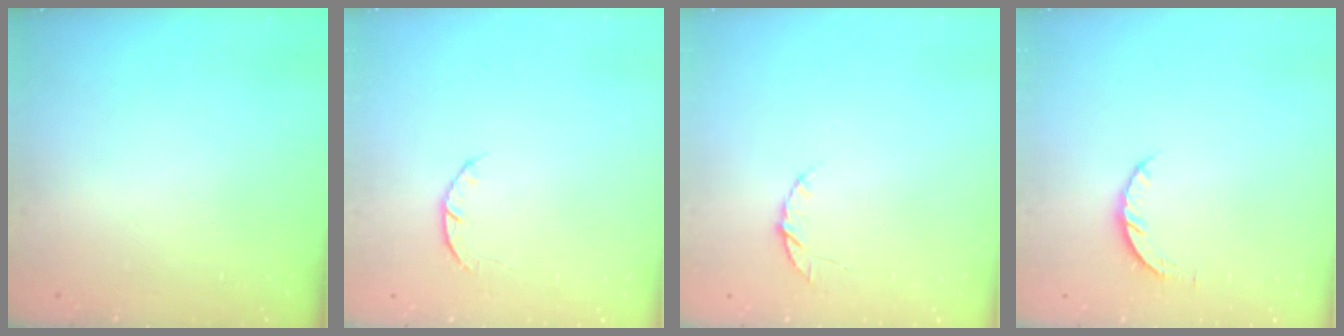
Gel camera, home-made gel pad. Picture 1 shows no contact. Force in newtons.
{"total": 3.7, "press": 3.7, "slide": 0.6}
{"total": 4.3, "press": 4.3, "slide": 0.5}
{"total": 5.0, "press": 4.9, "slide": 0.7}